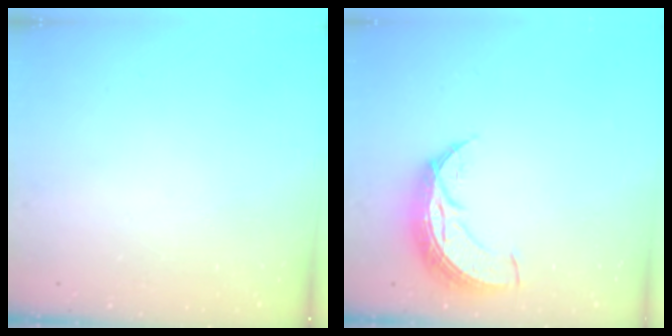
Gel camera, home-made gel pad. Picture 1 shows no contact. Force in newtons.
{"total": 8.6, "press": 8.6, "slide": 0.8}